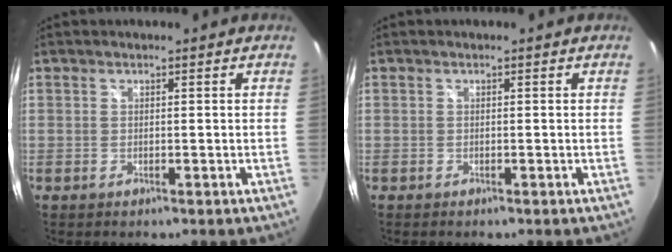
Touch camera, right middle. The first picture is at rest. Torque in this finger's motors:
{"motor_torque": [-0.24, 0.14, 0.03, 0.00]}